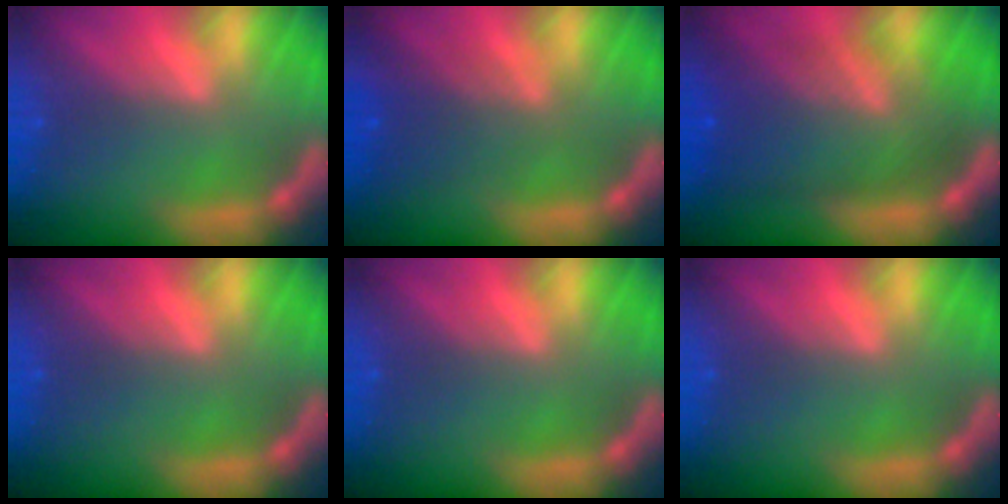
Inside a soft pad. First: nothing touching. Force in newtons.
{"total": 4.1}
{"total": 9.5}
{"total": 0.0}
{"total": 0.0}
{"total": 0.0}